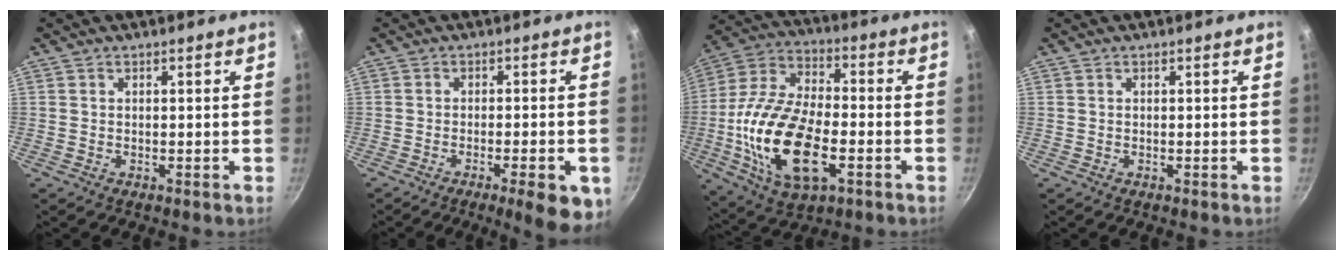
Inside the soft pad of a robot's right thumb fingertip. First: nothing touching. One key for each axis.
{"total": 9.1, "fx": -4.3, "fy": 2.1, "fz": 7.8, "tx": -0.089, "ty": 0.012, "tz": -0.055}
{"total": 22.0, "fx": -5.2, "fy": 11.1, "fz": 18.2, "tx": -0.354, "ty": 0.020, "tz": -0.099}
{"total": 0.0}